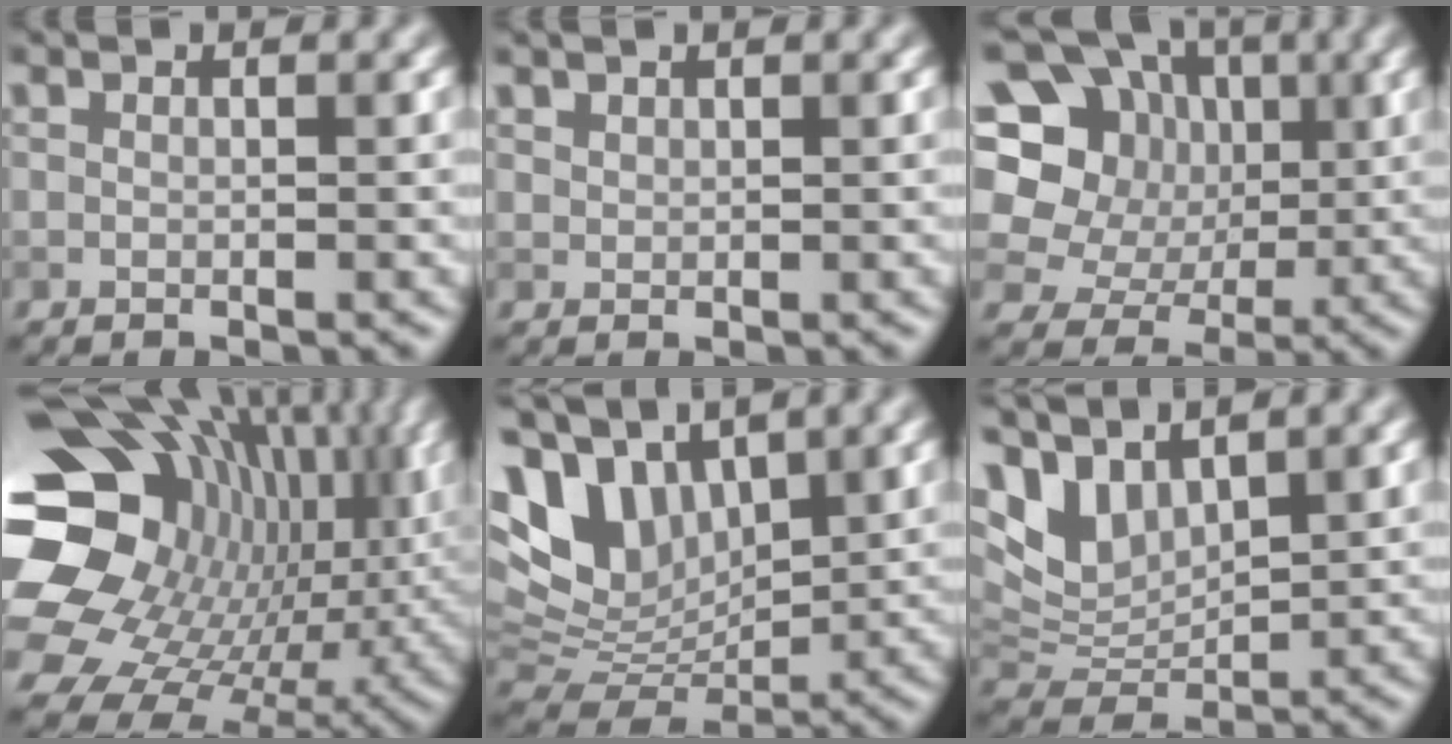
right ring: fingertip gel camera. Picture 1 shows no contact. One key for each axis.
{"total": 0.9, "fx": 0.7, "fy": 0.4, "fz": 0.1, "tx": -0.002, "ty": 0.000, "tz": 0.018}
{"total": 14.0, "fx": 3.3, "fy": 12.1, "fz": 6.3, "tx": -0.157, "ty": 0.048, "tz": 0.037}
{"total": 19.8, "fx": 2.3, "fy": 15.0, "fz": 12.7, "tx": -0.224, "ty": -0.030, "tz": 0.060}
{"total": 9.3, "fx": 4.5, "fy": 5.4, "fz": 6.1, "tx": -0.133, "ty": 0.004, "tz": 0.087}
{"total": 5.6, "fx": 3.3, "fy": 2.9, "fz": 3.4, "tx": -0.079, "ty": 0.001, "tz": 0.067}